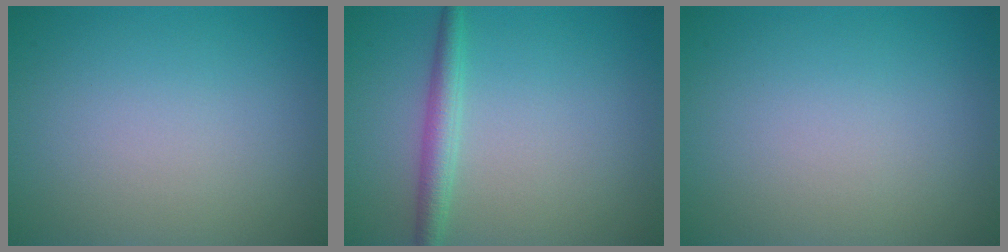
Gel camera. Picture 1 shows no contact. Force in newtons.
{"total": 2.4, "press": 2.4, "slide": 0.0}
{"total": 0.0}